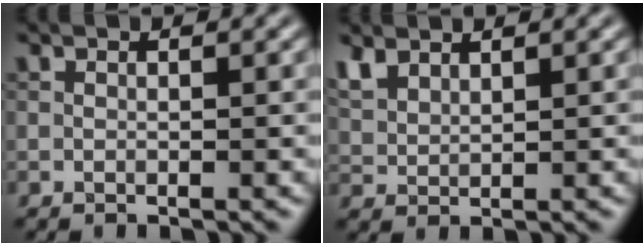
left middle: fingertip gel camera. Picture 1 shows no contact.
{"total": 2.5, "force": [1.9, 1.2, 1.1], "torque": [-0.033, 0.004, 0.047]}